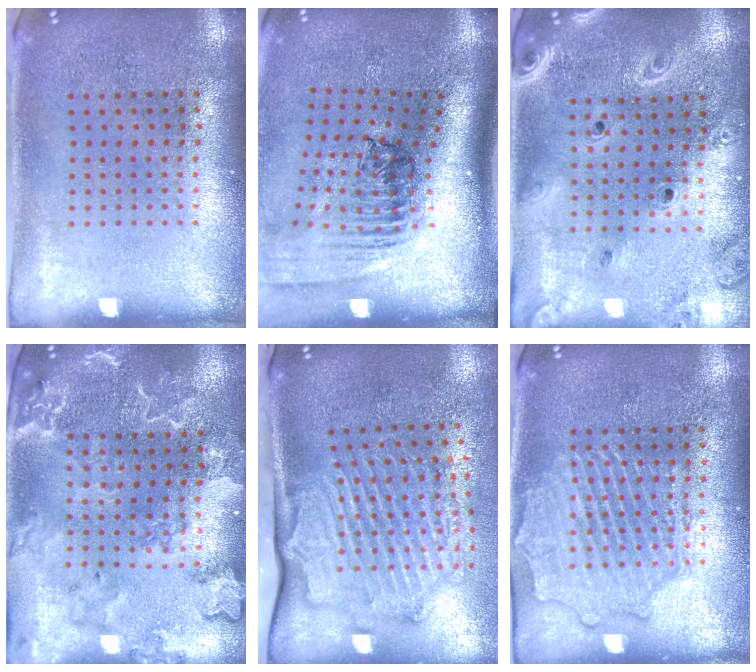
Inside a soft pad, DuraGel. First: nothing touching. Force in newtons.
{"total": 2.6, "press": 1.8, "slide": 1.8}
{"total": 2.4, "press": 2.1, "slide": 1.2}
{"total": 2.6, "press": 2.4, "slide": 0.8}
{"total": 2.3, "press": 2.1, "slide": 0.7}
{"total": 2.9, "press": 2.9, "slide": 0.3}